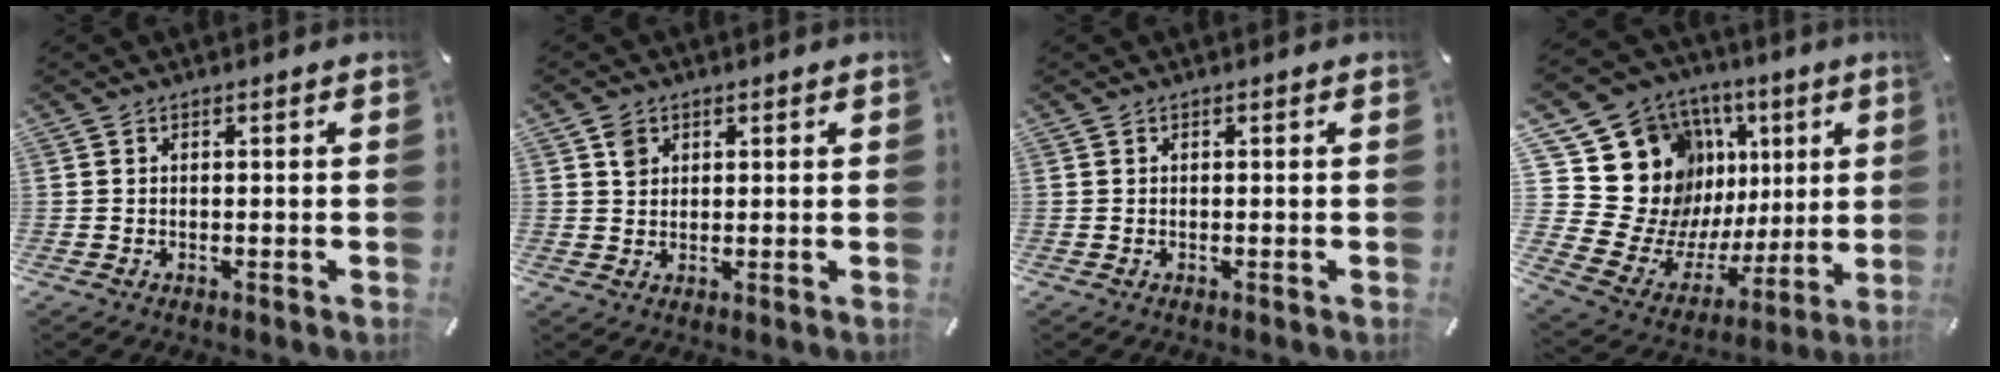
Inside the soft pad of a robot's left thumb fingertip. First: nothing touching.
{"total": 3.0, "force": [1.3, 2.5, 1.0], "torque": [-0.007, -0.003, 0.022]}
{"total": 0.0}
{"total": 20.9, "force": [7.3, 17.7, 8.4], "torque": [-0.129, -0.086, 0.181]}